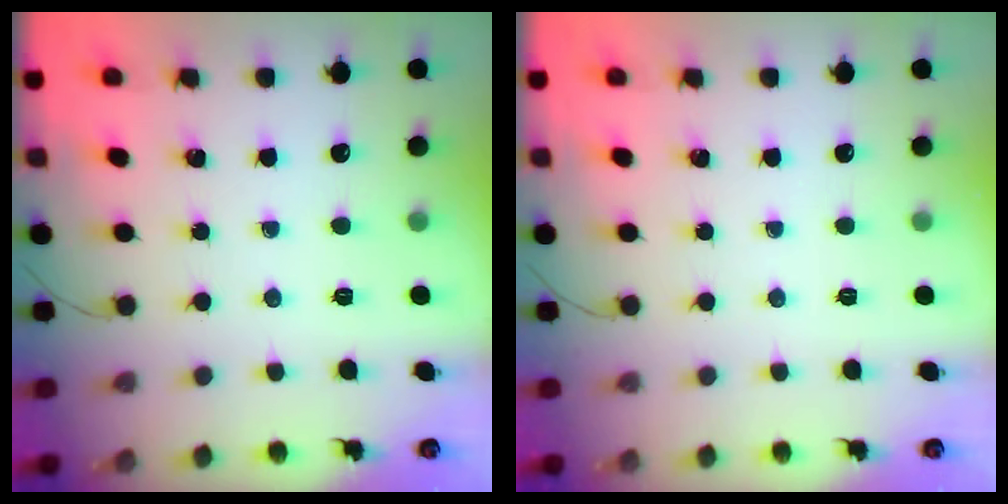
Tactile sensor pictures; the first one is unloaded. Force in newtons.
{"total": 0.0}